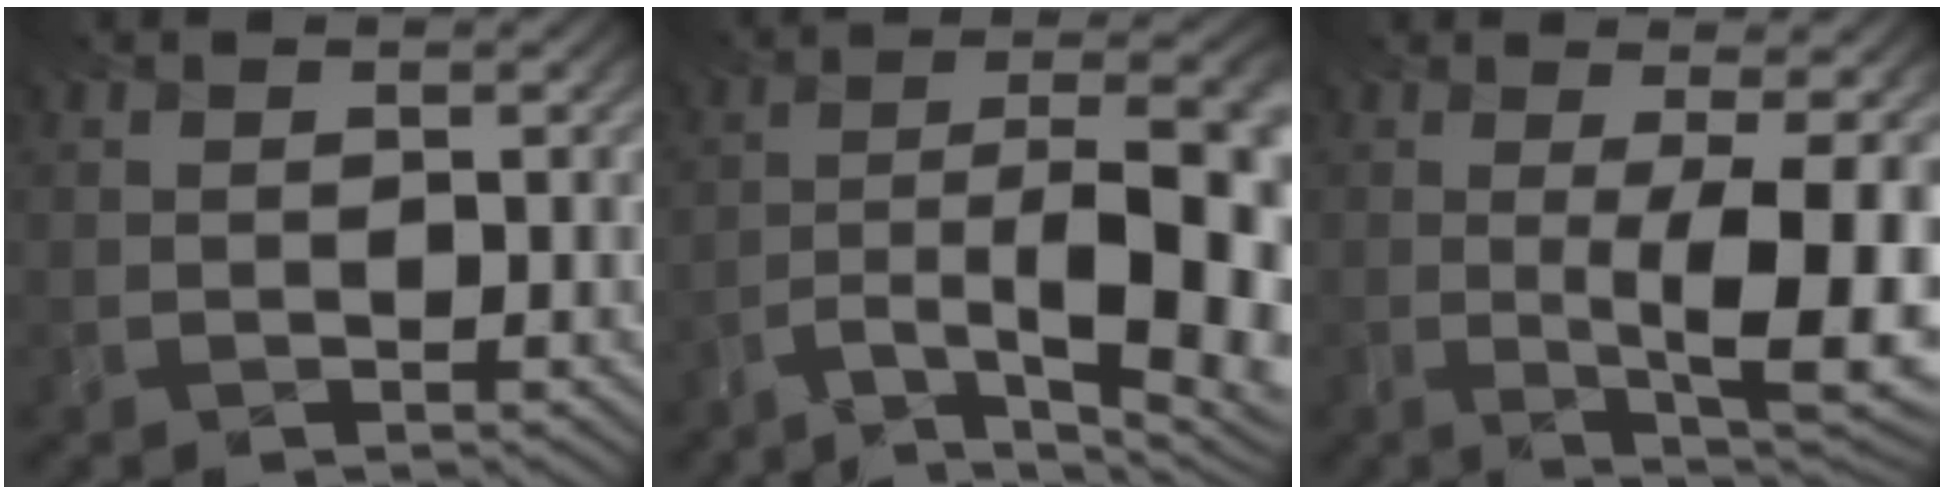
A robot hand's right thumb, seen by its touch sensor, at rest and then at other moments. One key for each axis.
{"total": 15.0, "fx": -6.7, "fy": 4.7, "fz": 12.6, "tx": -0.153, "ty": -0.005, "tz": -0.102}
{"total": 12.1, "fx": -0.7, "fy": 3.5, "fz": 11.5, "tx": -0.133, "ty": 0.027, "tz": -0.012}